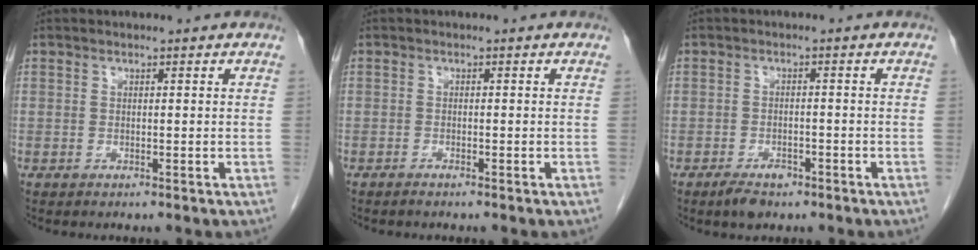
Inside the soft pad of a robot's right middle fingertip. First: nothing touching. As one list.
[{"total": 0.8, "force": [-0.7, -0.1, 0.4], "torque": [-0.009, 0.000, -0.014]}, {"total": 3.4, "force": [-2.4, 1.4, 1.9], "torque": [-0.036, -0.001, -0.034]}]